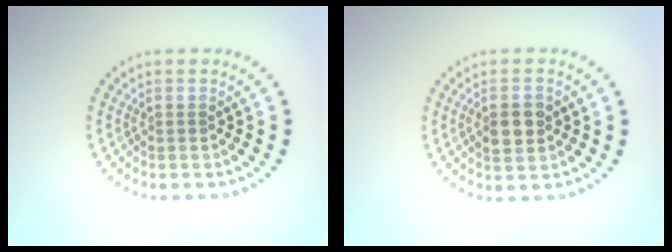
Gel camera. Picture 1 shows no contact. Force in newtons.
{"total": 2.8, "press": 2.8, "slide": 0.1}